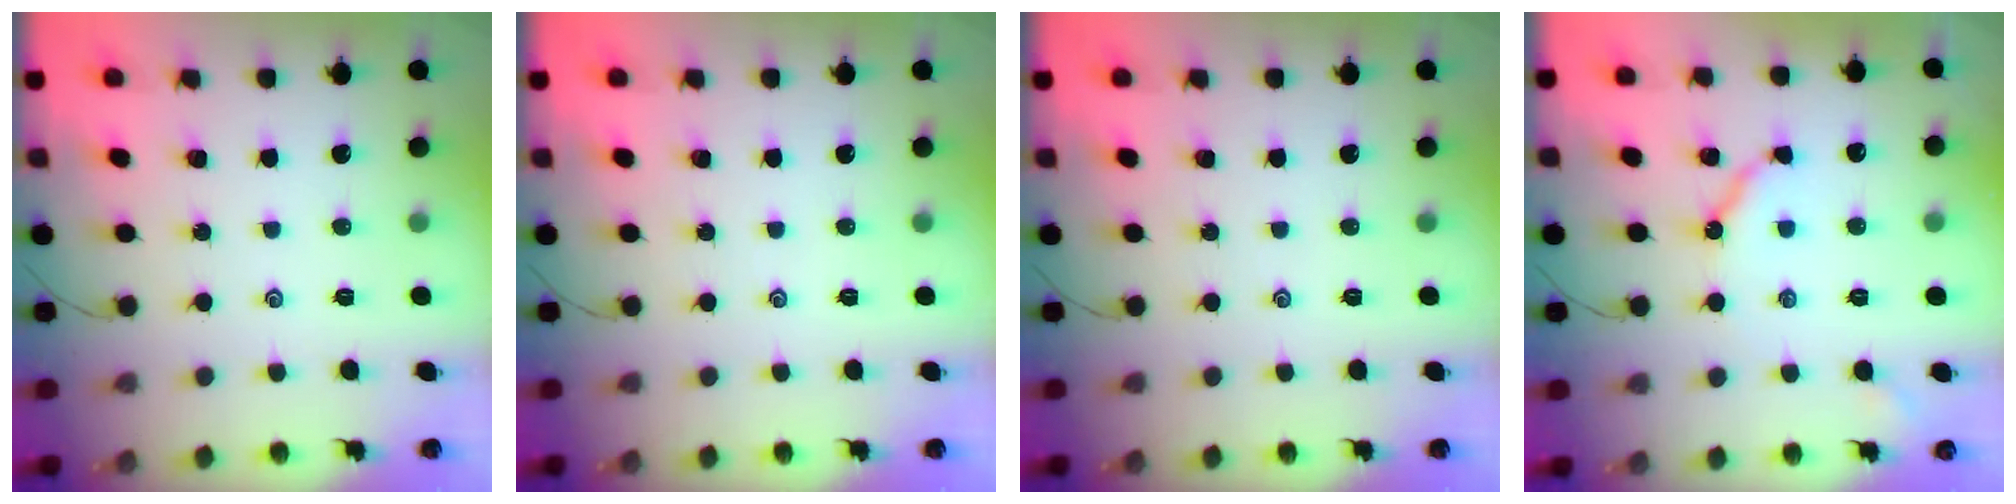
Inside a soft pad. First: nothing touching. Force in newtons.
{"total": 0.0}
{"total": 0.0}
{"total": 6.7, "press": 6.7, "slide": 0.8}